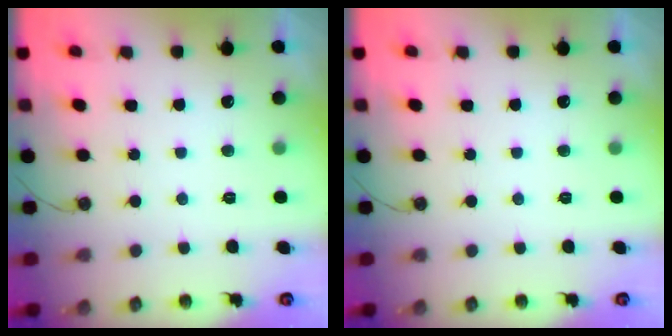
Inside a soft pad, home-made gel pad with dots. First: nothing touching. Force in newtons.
{"total": 0.0}